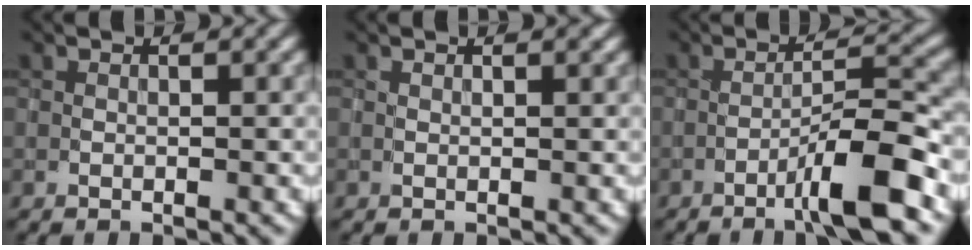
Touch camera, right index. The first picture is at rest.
{"total": 0.7, "force": [0.5, 0.2, 0.5], "torque": [-0.009, -0.001, 0.008]}
{"total": 5.8, "force": [-3.4, 0.4, 4.7], "torque": [-0.073, 0.016, -0.063]}